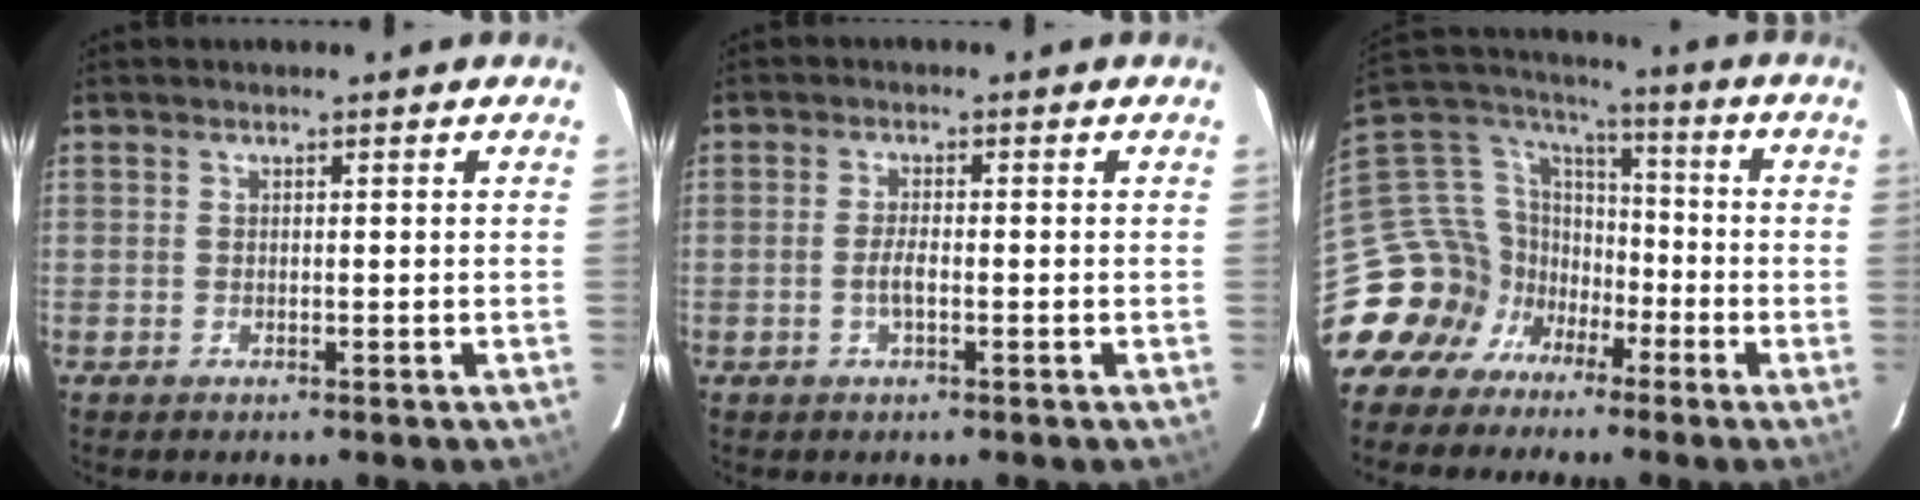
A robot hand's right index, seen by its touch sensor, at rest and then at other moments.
{"total": 2.3, "force": [-0.7, 0.6, 2.0], "torque": [-0.042, -0.002, -0.014]}
{"total": 17.1, "force": [-8.9, 13.3, 6.0], "torque": [-0.140, 0.042, -0.165]}